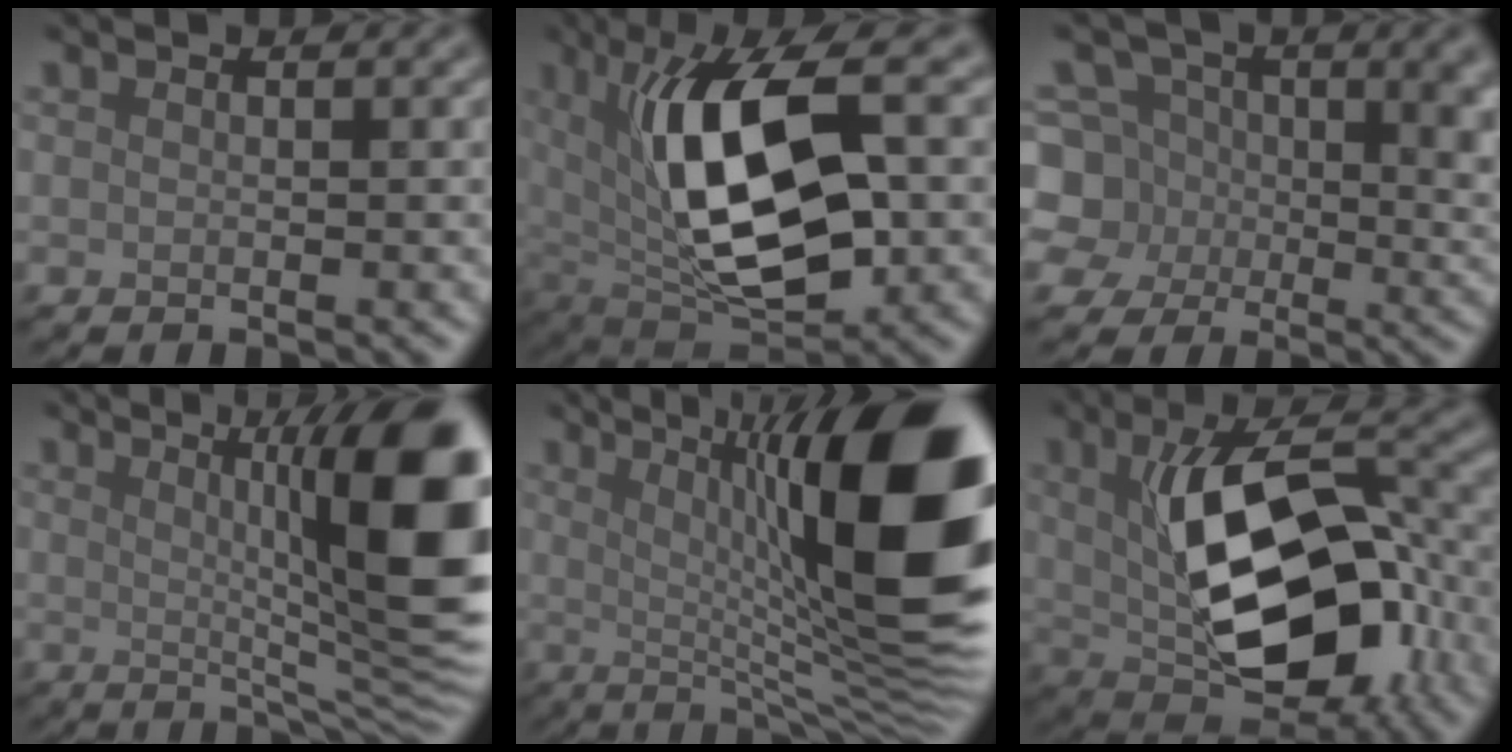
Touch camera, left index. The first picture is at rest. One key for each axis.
{"total": 12.3, "fx": 2.1, "fy": 5.3, "fz": 10.9, "tx": -0.185, "ty": 0.003, "tz": 0.033}
{"total": 11.0, "fx": 1.6, "fy": 9.1, "fz": 6.0, "tx": -0.100, "ty": 0.004, "tz": 0.002}
{"total": 13.9, "fx": 2.3, "fy": 3.1, "fz": 13.4, "tx": -0.146, "ty": 0.000, "tz": 0.037}
{"total": 17.4, "fx": 3.0, "fy": 4.2, "fz": 16.6, "tx": -0.209, "ty": 0.016, "tz": 0.049}
{"total": 12.4, "fx": -0.2, "fy": 6.3, "fz": 10.7, "tx": -0.173, "ty": 0.000, "tz": 0.002}